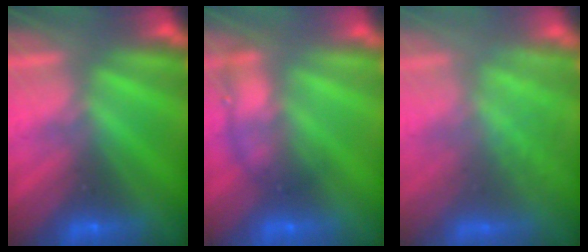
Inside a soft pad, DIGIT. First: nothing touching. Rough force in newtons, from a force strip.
{"total": 1.9}
{"total": 2.8}